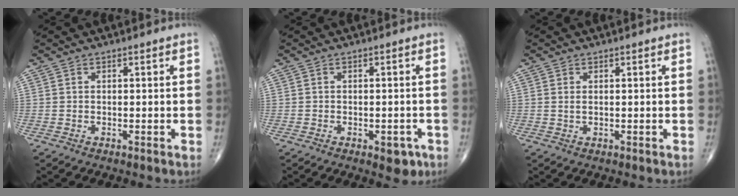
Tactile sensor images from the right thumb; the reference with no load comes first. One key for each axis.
{"total": 3.5, "fx": -1.7, "fy": 1.8, "fz": 2.5, "tx": -0.013, "ty": 0.006, "tz": -0.017}
{"total": 0.7, "fx": 0.2, "fy": 0.2, "fz": 0.6, "tx": -0.012, "ty": -0.002, "tz": 0.007}